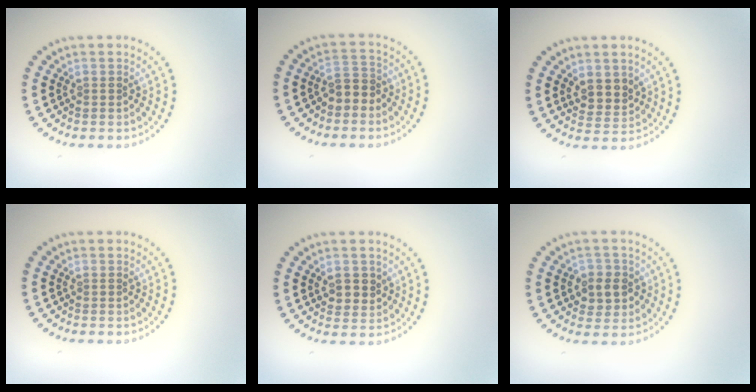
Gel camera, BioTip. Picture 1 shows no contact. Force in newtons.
{"total": 2.4, "press": 2.2, "slide": 0.9}
{"total": 2.4, "press": 2.2, "slide": 1.1}
{"total": 0.0}
{"total": 2.3, "press": 2.2, "slide": 0.6}
{"total": 2.7, "press": 2.6, "slide": 0.8}